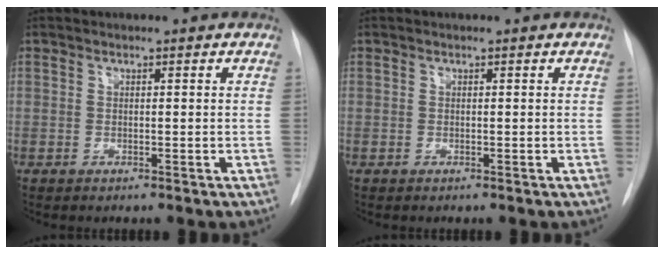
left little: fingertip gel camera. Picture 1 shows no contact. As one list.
[{"total": 0.0}]